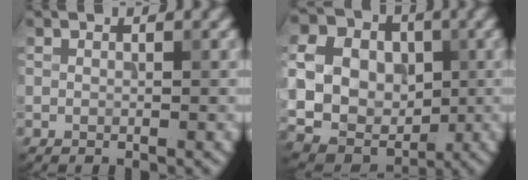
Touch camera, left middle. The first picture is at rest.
{"total": 10.4, "force": [0.8, 8.5, 5.9], "torque": [-0.116, 0.008, 0.007]}